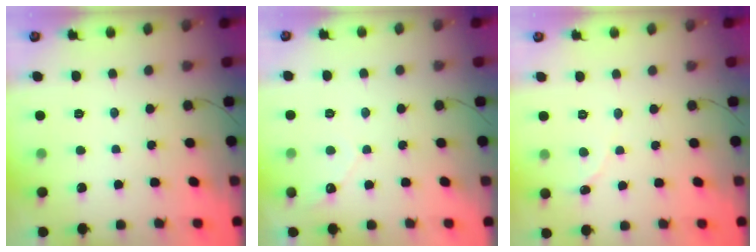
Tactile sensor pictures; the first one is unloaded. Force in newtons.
{"total": 2.8, "press": 2.8, "slide": 0.2}
{"total": 0.0}